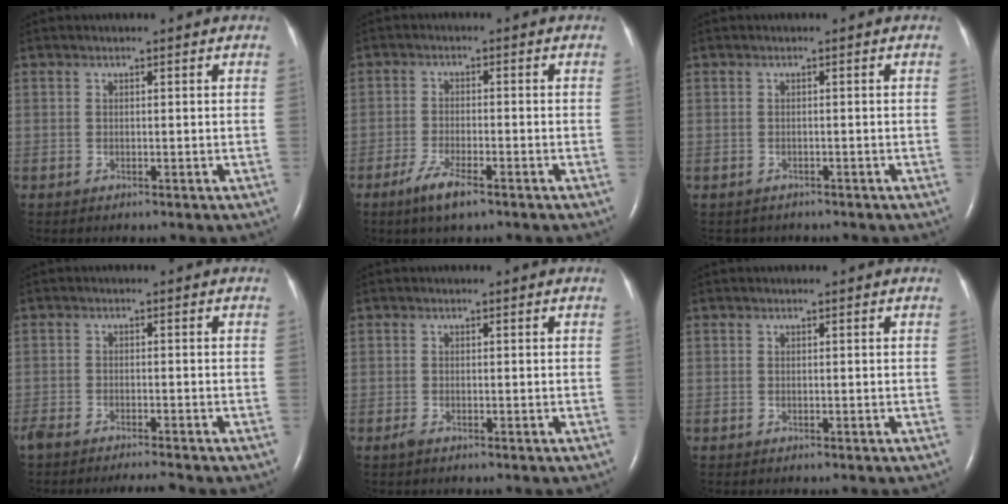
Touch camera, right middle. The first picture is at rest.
{"total": 4.9, "force": [-3.2, 0.9, 3.6], "torque": [-0.082, -0.009, -0.057]}
{"total": 2.0, "force": [-1.7, 1.0, 0.3], "torque": [-0.013, -0.001, -0.017]}
{"total": 5.3, "force": [-4.8, 0.2, 2.2], "torque": [-0.041, -0.011, -0.081]}
{"total": 0.7, "force": [-0.5, 0.1, 0.5], "torque": [-0.015, -0.002, -0.010]}
{"total": 0.0}